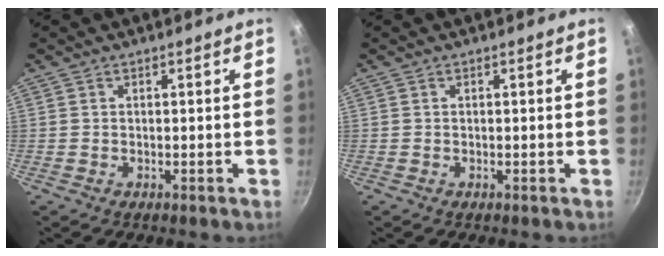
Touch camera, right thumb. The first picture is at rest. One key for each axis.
{"total": 0.0}